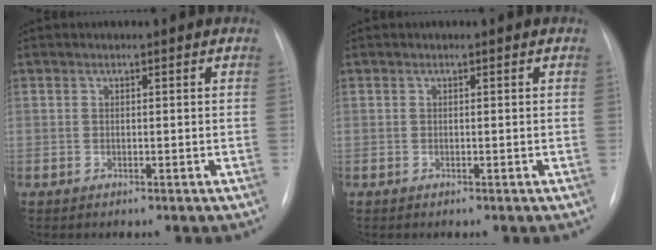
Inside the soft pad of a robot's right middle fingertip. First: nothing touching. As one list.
[{"total": 0.0}]